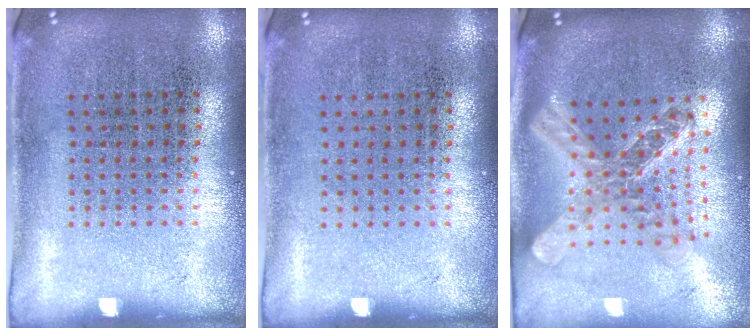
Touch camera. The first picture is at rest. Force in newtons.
{"total": 0.0}
{"total": 2.3, "press": 1.8, "slide": 1.5}